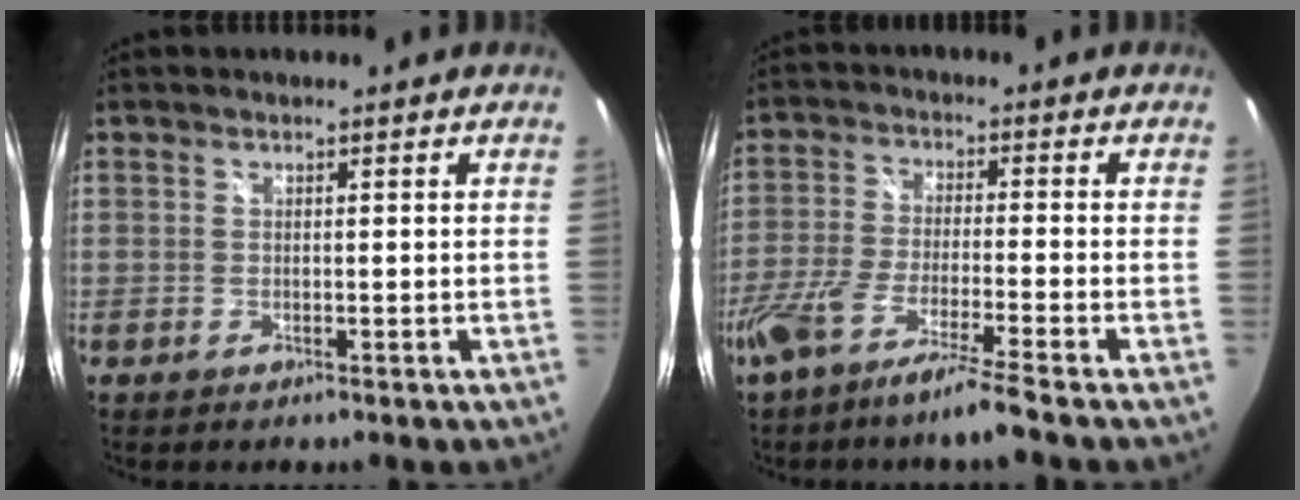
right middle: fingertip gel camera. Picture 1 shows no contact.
{"total": 10.5, "force": [-7.9, -0.4, 6.9], "torque": [-0.146, -0.029, -0.144]}